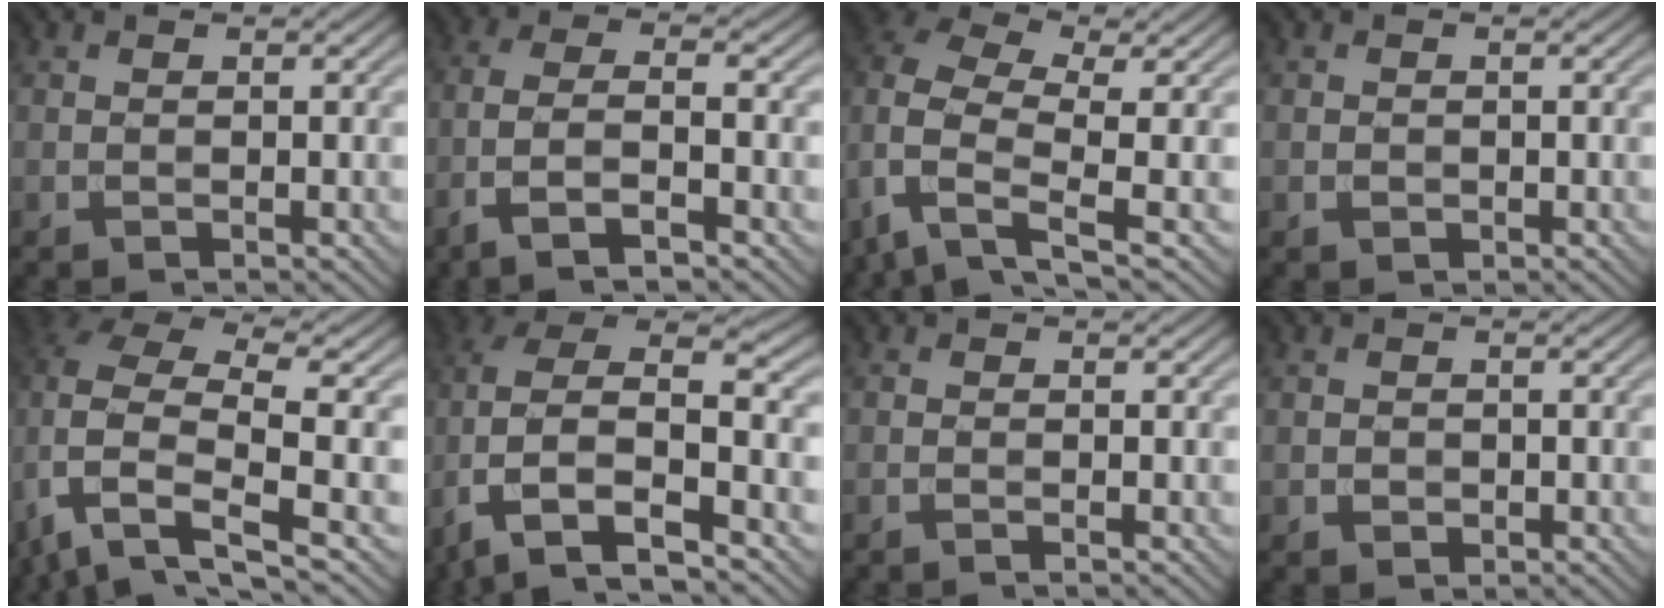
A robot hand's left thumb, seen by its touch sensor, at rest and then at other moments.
{"total": 6.0, "force": [-3.2, 1.6, 4.9], "torque": [-0.104, 0.003, -0.074]}
{"total": 7.6, "force": [-1.4, 4.4, 6.0], "torque": [-0.133, -0.001, -0.047]}
{"total": 0.8, "force": [-0.2, 0.7, 0.3], "torque": [-0.002, -0.003, -0.003]}
{"total": 10.0, "force": [-2.8, 4.8, 8.4], "torque": [-0.185, -0.013, -0.060]}
{"total": 12.5, "force": [-2.7, 6.6, 10.2], "torque": [-0.233, -0.009, -0.050]}
{"total": 0.7, "force": [-0.4, 0.0, 0.6], "torque": [-0.010, 0.003, -0.012]}
{"total": 1.1, "force": [-0.3, 0.9, 0.4], "torque": [-0.003, -0.002, -0.006]}